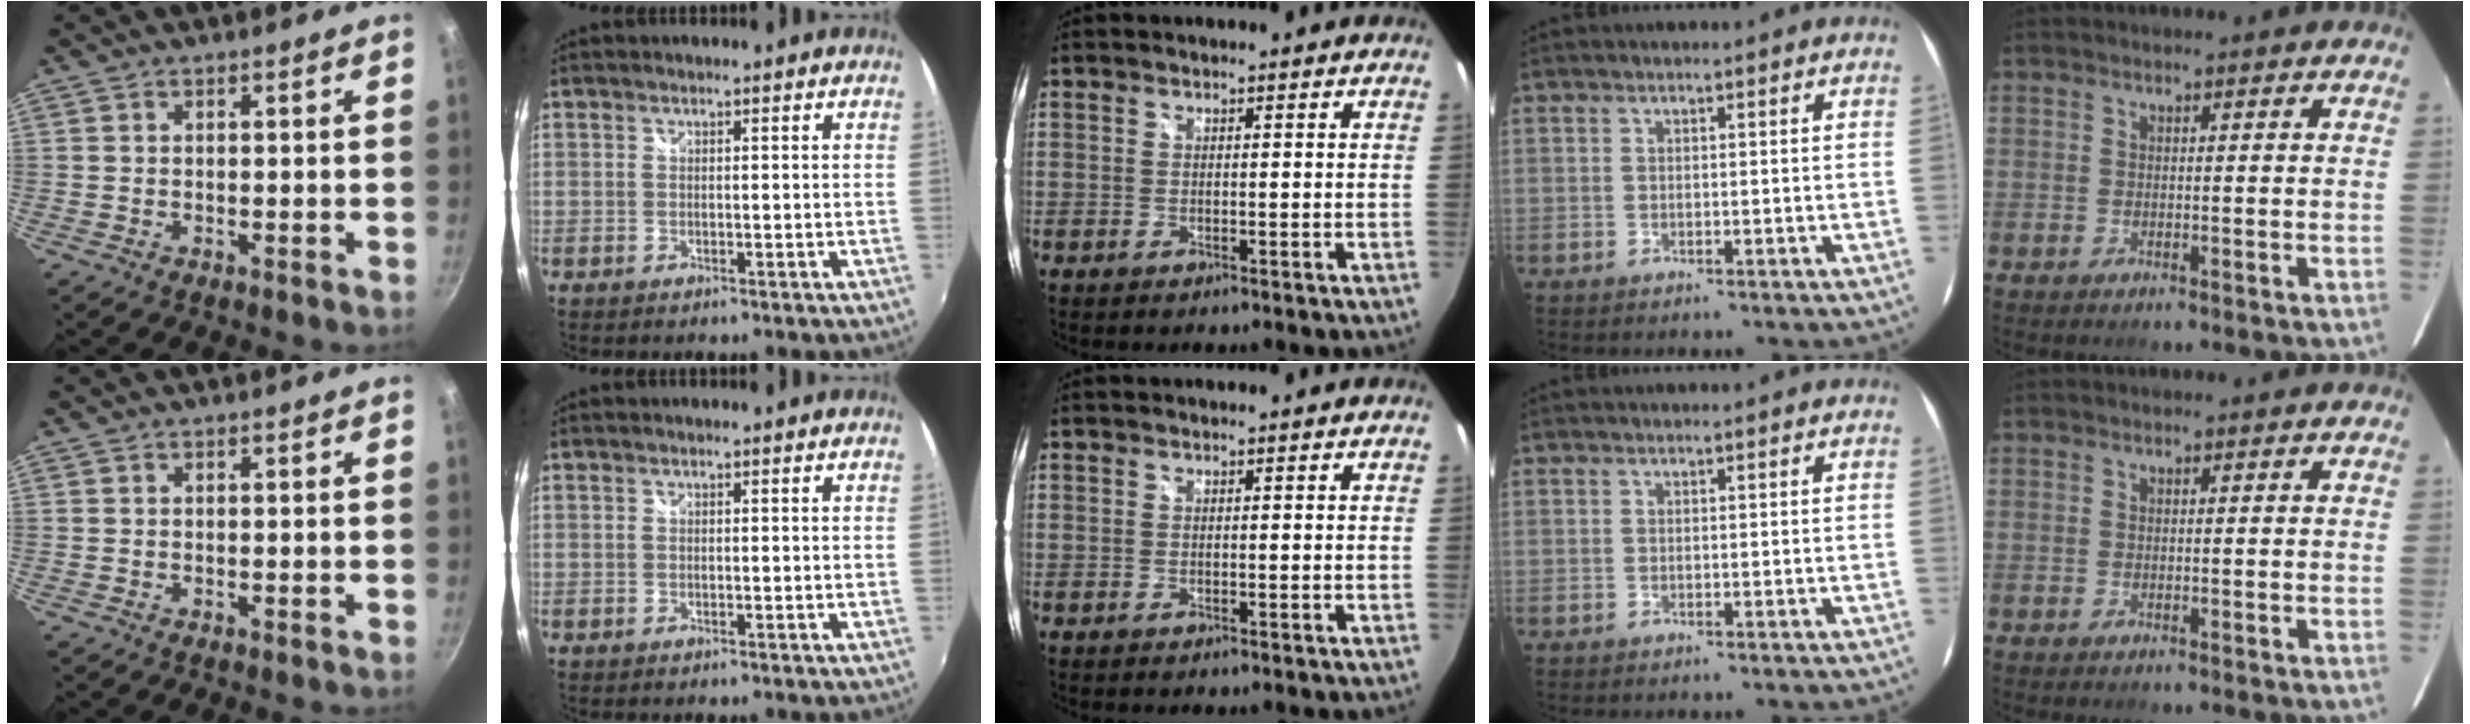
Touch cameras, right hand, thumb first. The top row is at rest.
{}